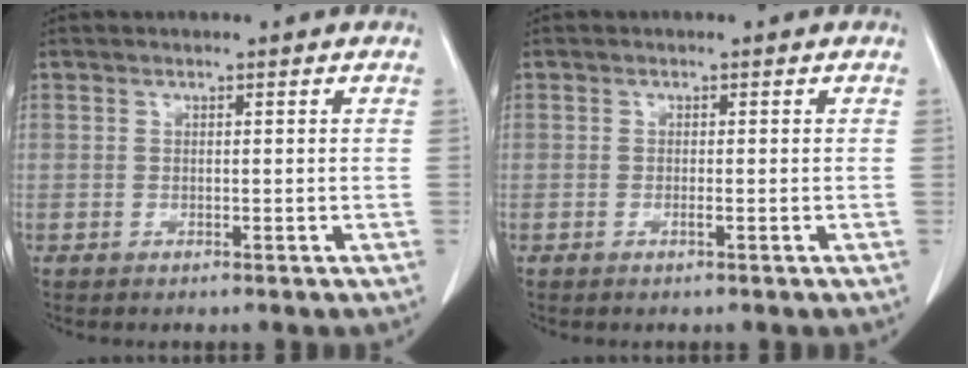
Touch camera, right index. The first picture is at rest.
{"total": 0.6, "force": [-0.3, -0.1, 0.5], "torque": [-0.011, 0.001, -0.004]}